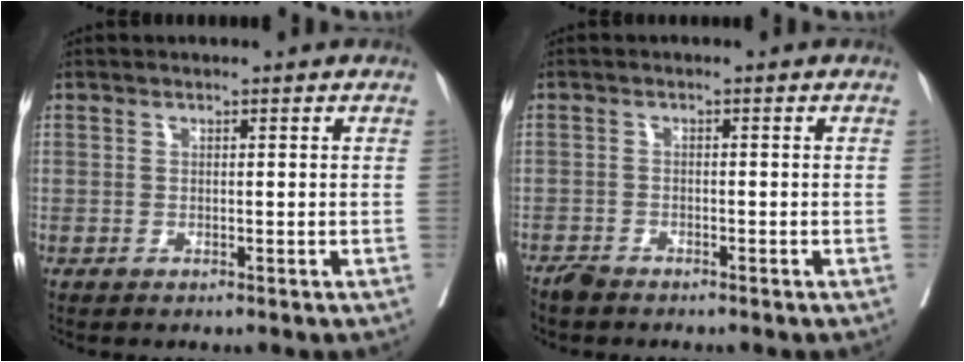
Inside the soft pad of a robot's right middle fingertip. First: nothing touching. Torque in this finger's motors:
{"motor_torque": [0.00, 0.00, 0.01, 0.02]}